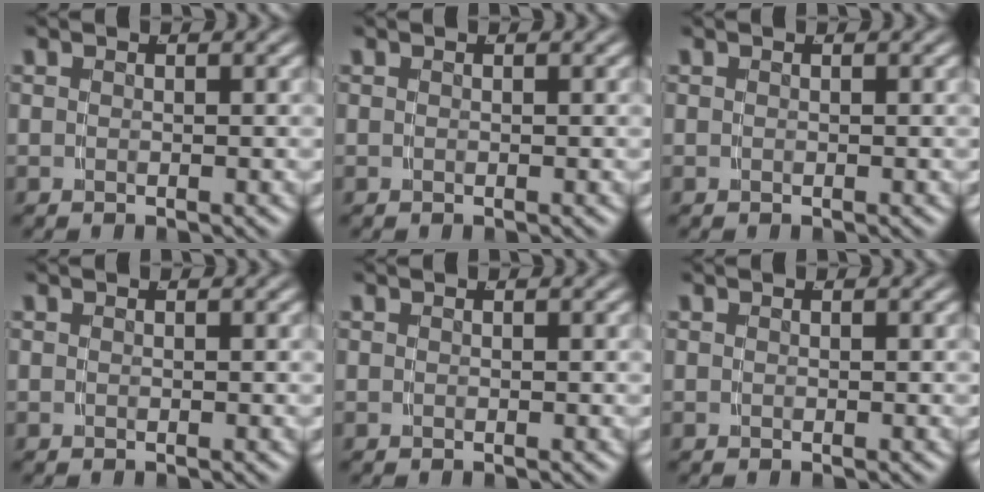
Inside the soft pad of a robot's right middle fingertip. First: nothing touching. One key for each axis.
{"total": 0.0}
{"total": 0.0}
{"total": 0.0}
{"total": 0.0}
{"total": 0.0}